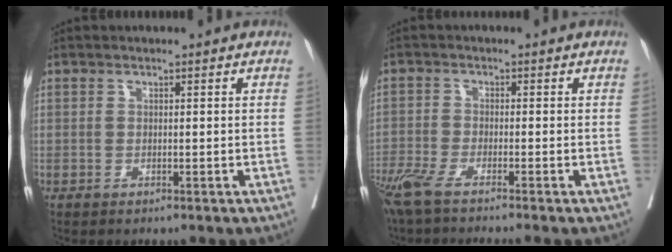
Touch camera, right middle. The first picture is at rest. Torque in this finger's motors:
{"motor_torque": [1.15, -0.98, 0.23, 0.13]}